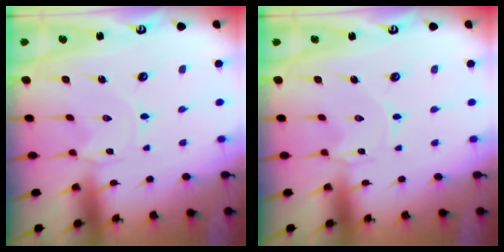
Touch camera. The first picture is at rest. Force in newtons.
{"total": 0.0}